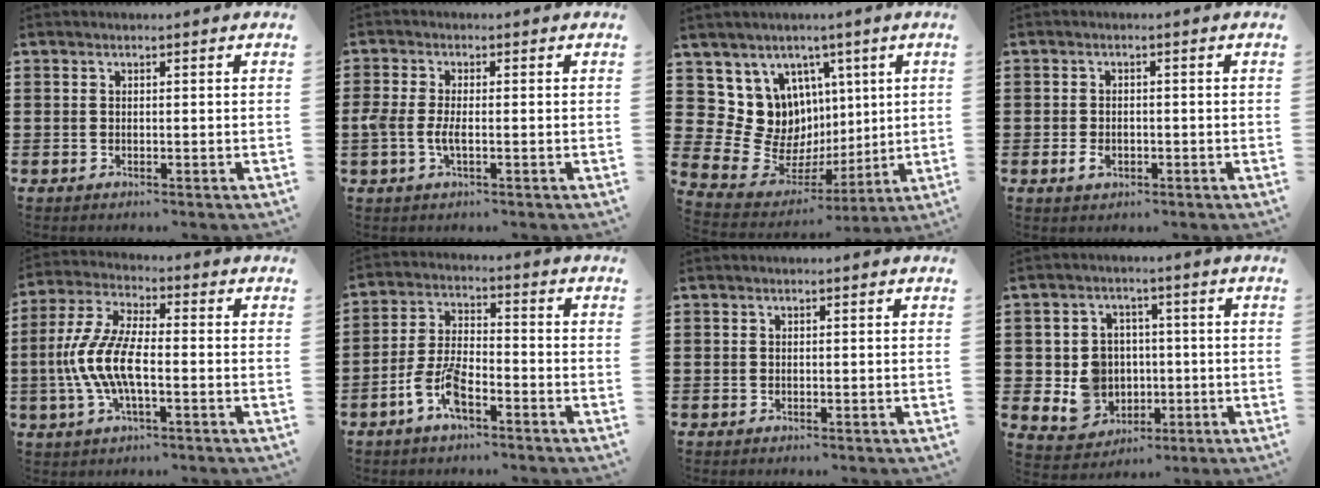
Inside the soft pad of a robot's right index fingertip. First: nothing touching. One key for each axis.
{"total": 3.4, "fx": -0.8, "fy": 1.2, "fz": 3.1, "tx": -0.068, "ty": -0.001, "tz": -0.018}
{"total": 11.3, "fx": 2.8, "fy": 10.8, "fz": 2.1, "tx": -0.069, "ty": -0.043, "tz": 0.064}
{"total": 1.9, "fx": -0.7, "fy": 1.2, "fz": 1.3, "tx": -0.032, "ty": -0.001, "tz": -0.016}
{"total": 9.3, "fx": -2.2, "fy": 3.3, "fz": 8.4, "tx": -0.205, "ty": -0.016, "tz": -0.050}
{"total": 7.2, "fx": -4.1, "fy": 2.7, "fz": 5.4, "tx": -0.136, "ty": -0.006, "tz": -0.083}
{"total": 0.0}
{"total": 6.9, "fx": -0.2, "fy": 6.5, "fz": 2.5, "tx": -0.084, "ty": 0.009, "tz": 0.003}